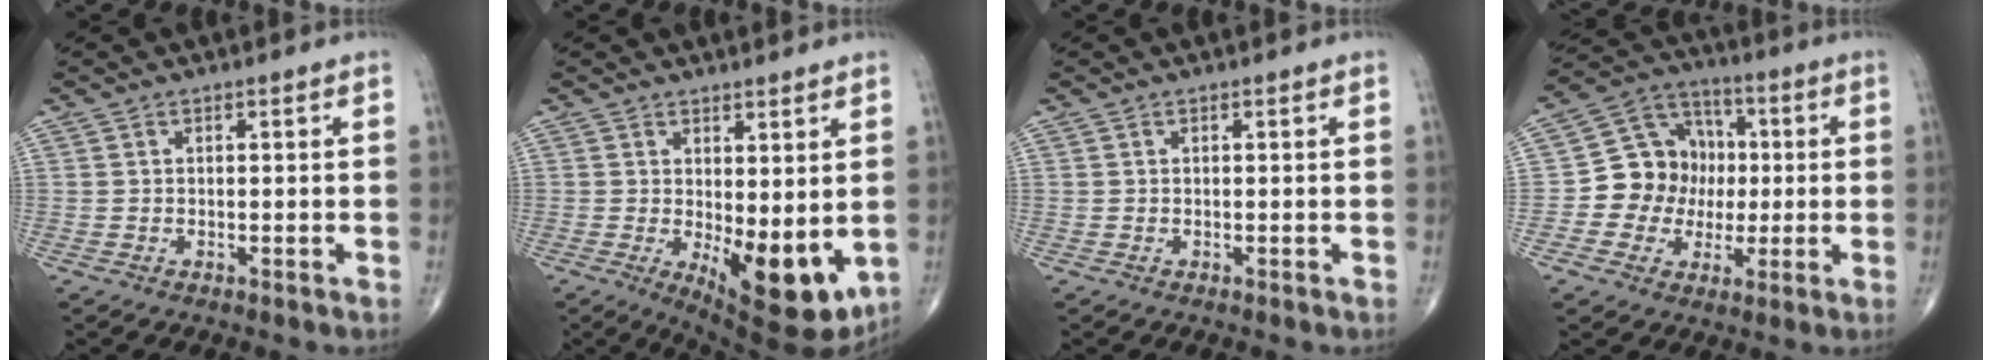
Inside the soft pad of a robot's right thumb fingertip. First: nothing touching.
{"total": 12.2, "force": [-1.1, 5.0, 11.0], "torque": [-0.143, -0.030, 0.001]}
{"total": 0.0}
{"total": 12.9, "force": [-0.5, 11.4, 5.9], "torque": [-0.051, 0.032, -0.012]}